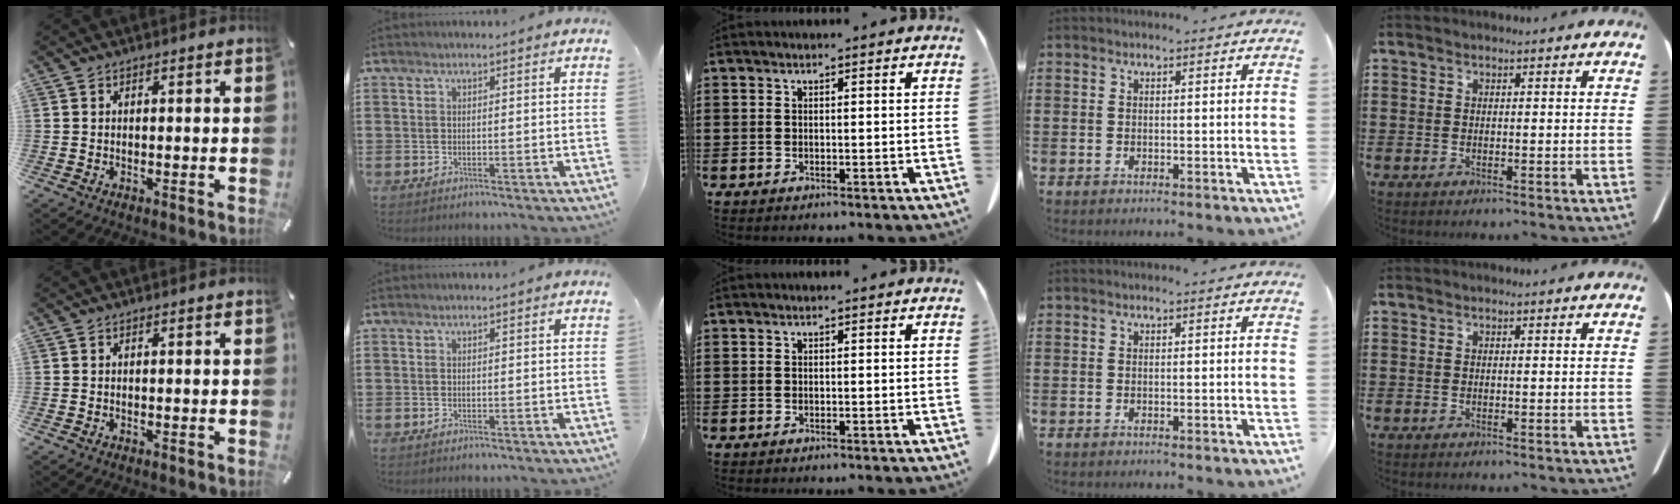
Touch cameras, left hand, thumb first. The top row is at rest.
{}